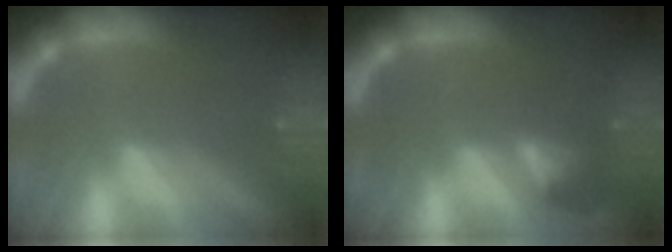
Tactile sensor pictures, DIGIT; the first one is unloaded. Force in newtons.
{"total": 2.9}